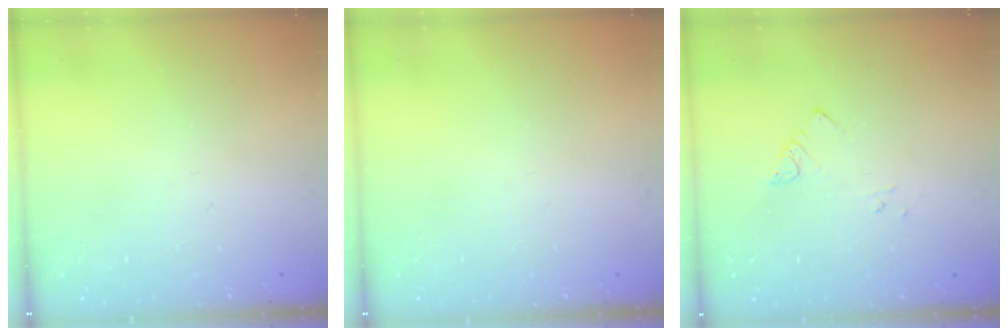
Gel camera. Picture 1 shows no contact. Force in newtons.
{"total": 0.0}
{"total": 4.0, "press": 3.9, "slide": 0.5}